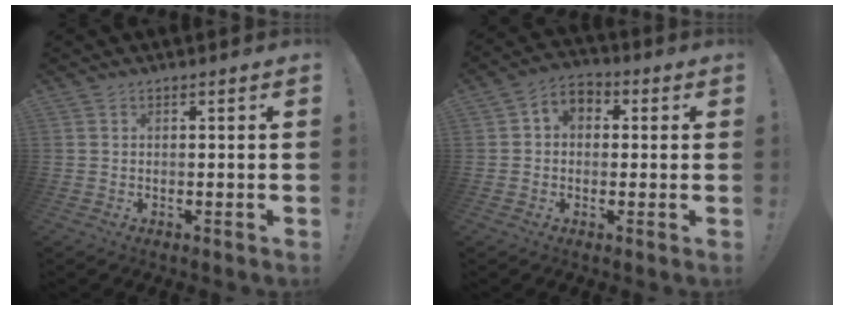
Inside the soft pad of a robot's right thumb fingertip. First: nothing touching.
{"total": 5.2, "force": [-0.1, 4.4, 2.6], "torque": [-0.036, 0.008, 0.000]}